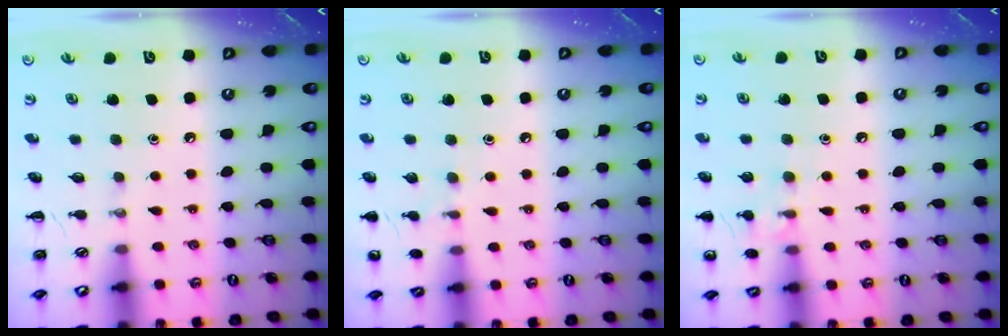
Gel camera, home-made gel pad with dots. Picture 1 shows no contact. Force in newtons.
{"total": 5.6, "press": 5.4, "slide": 1.7}
{"total": 8.6, "press": 8.4, "slide": 2.0}